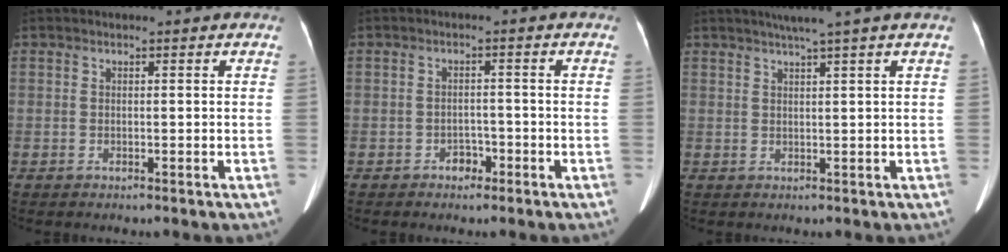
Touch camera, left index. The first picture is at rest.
{"total": 2.1, "force": [-1.3, 1.4, 0.9], "torque": [-0.009, 0.006, -0.019]}
{"total": 4.2, "force": [3.0, -1.3, 2.6], "torque": [-0.036, 0.008, 0.052]}